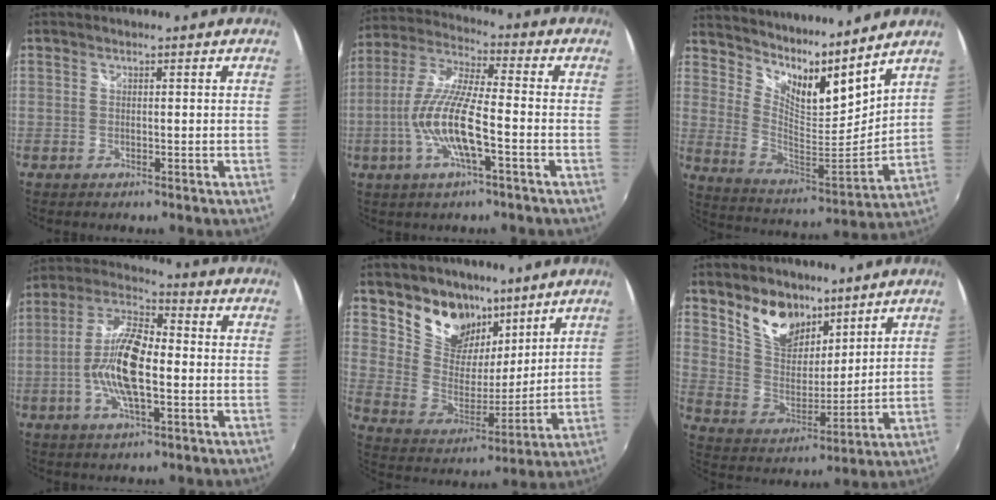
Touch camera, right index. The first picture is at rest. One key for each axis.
{"total": 12.9, "fx": -4.0, "fy": 2.2, "fz": 12.1, "tx": -0.248, "ty": -0.004, "tz": -0.077}
{"total": 15.1, "fx": 12.6, "fy": 2.9, "fz": 7.9, "tx": -0.131, "ty": -0.034, "tz": 0.221}
{"total": 12.7, "fx": -2.4, "fy": 4.2, "fz": 11.8, "tx": -0.242, "ty": 0.005, "tz": -0.052}
{"total": 14.6, "fx": 9.8, "fy": 9.4, "fz": 5.3, "tx": -0.117, "ty": 0.000, "tz": 0.183}
{"total": 12.0, "fx": 8.4, "fy": 6.7, "fz": 5.4, "tx": -0.109, "ty": 0.003, "tz": 0.162}